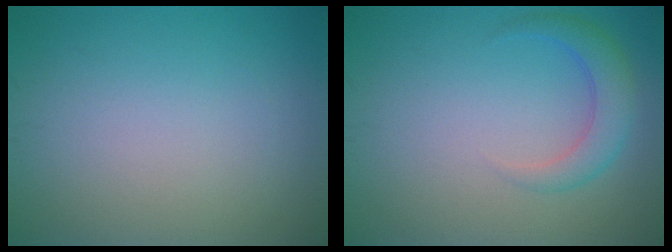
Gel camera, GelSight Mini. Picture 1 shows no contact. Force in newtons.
{"total": 2.9, "press": 2.9, "slide": 0.2}